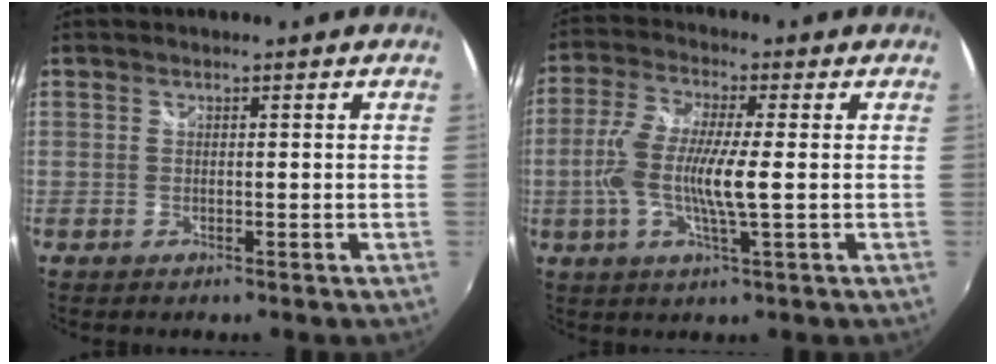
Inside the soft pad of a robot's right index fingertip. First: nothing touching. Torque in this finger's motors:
{"motor_torque": [0.36, -0.12, 0.58, 0.20]}